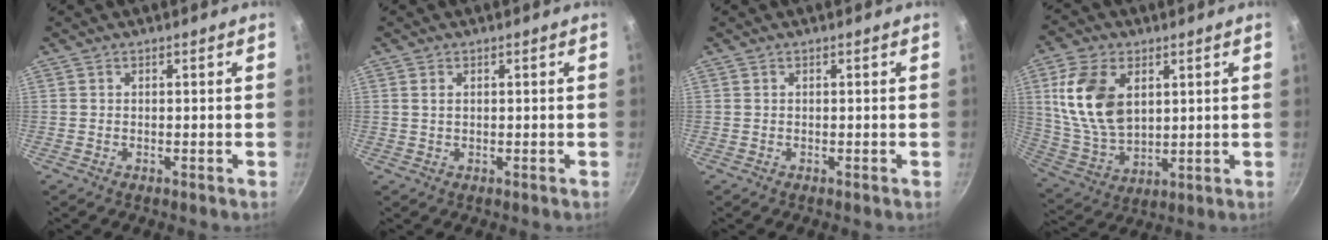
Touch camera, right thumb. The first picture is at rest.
{"total": 1.2, "force": [0.4, 0.7, 0.8], "torque": [-0.014, 0.002, 0.007]}
{"total": 0.0}
{"total": 15.2, "force": [4.2, 9.6, 11.0], "torque": [-0.193, -0.018, 0.094]}